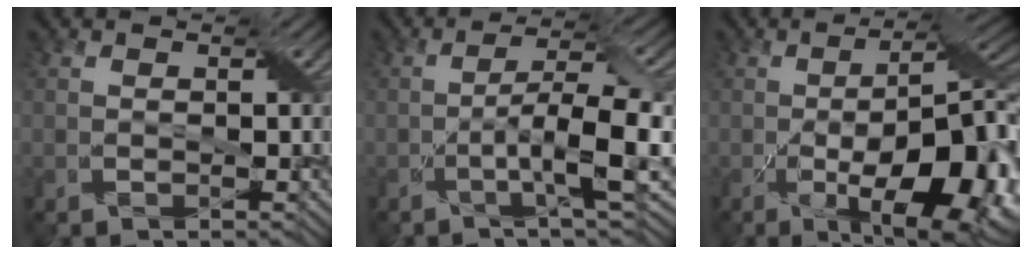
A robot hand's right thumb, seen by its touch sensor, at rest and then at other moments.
{"total": 7.9, "force": [-2.6, 1.2, 7.4], "torque": [-0.115, 0.013, -0.050]}
{"total": 17.9, "force": [-6.5, 6.4, 15.4], "torque": [-0.202, -0.018, -0.086]}